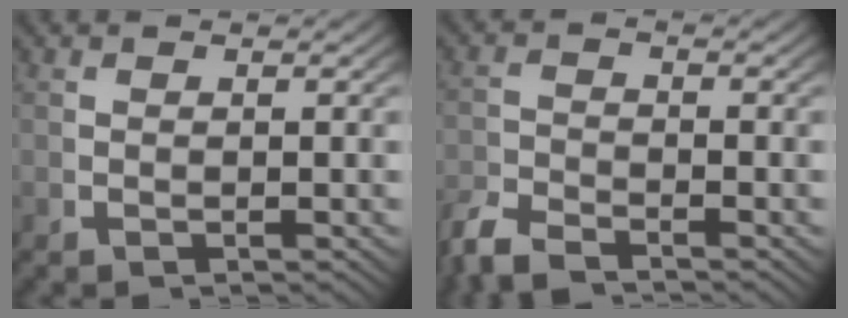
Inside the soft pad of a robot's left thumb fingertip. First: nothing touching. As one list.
[{"total": 3.2, "force": [-3.0, 0.7, 0.8], "torque": [-0.016, -0.010, -0.058]}]